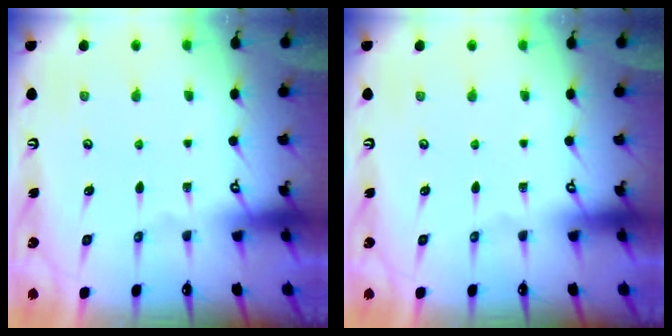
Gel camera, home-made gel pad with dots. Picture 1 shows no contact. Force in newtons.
{"total": 0.0}